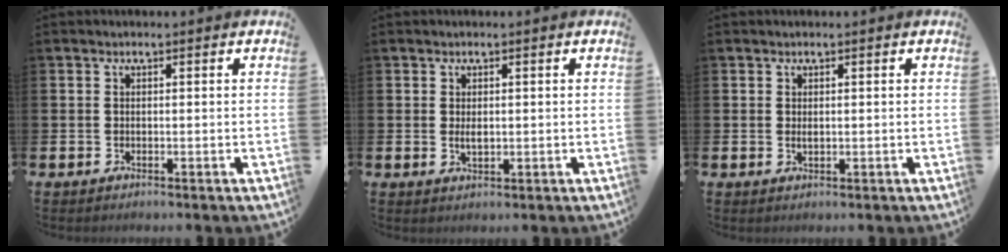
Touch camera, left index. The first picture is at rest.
{"total": 1.4, "force": [0.3, 0.7, 1.2], "torque": [-0.013, -0.002, 0.002]}
{"total": 0.7, "force": [0.3, 0.3, 0.6], "torque": [-0.007, 0.001, 0.003]}